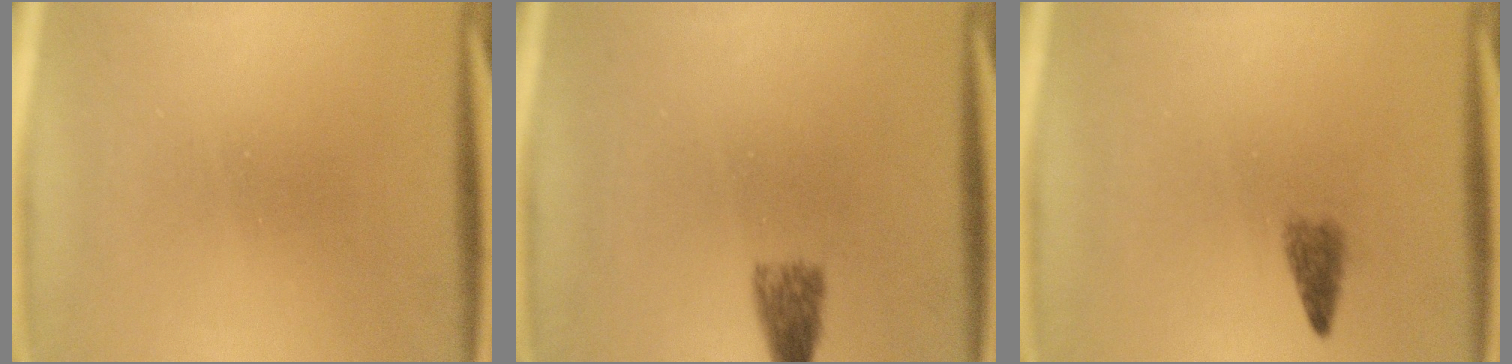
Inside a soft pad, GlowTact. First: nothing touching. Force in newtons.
{"total": 2.7}
{"total": 2.2}